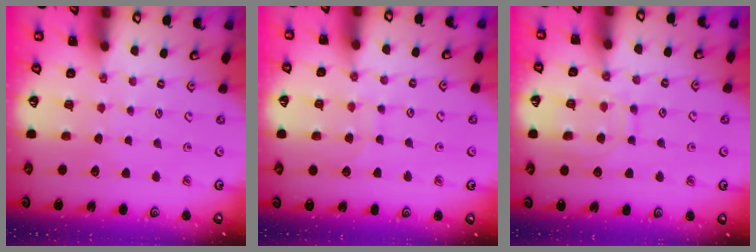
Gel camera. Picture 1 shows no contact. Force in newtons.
{"total": 7.6, "press": 7.6, "slide": 0.6}
{"total": 11.3, "press": 11.2, "slide": 1.1}